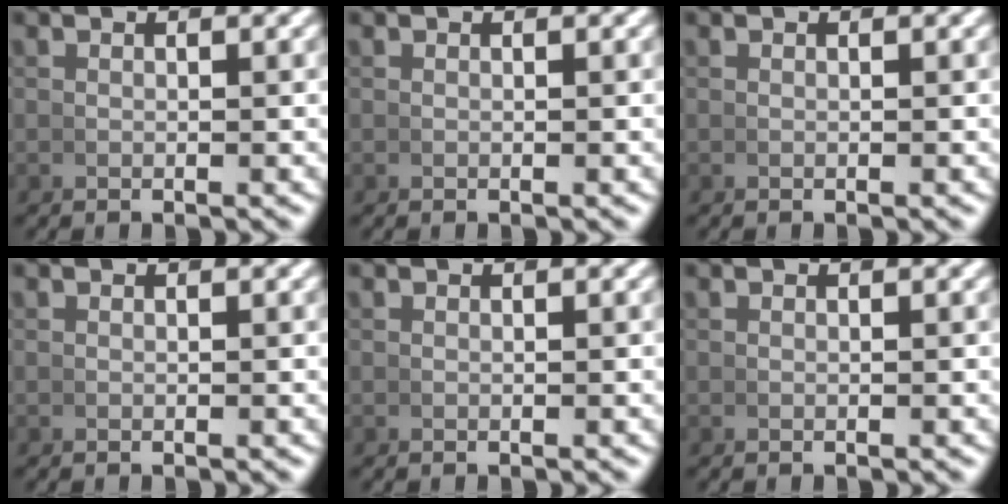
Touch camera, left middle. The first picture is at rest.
{"total": 0.0}
{"total": 0.0}
{"total": 0.0}
{"total": 0.0}
{"total": 0.0}